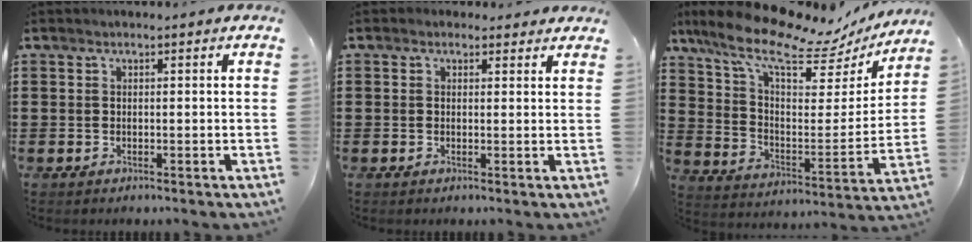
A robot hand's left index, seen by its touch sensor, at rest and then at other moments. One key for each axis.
{"total": 1.4, "fx": 1.1, "fy": 0.9, "fz": 0.2, "tx": -0.001, "ty": 0.003, "tz": 0.019}
{"total": 12.8, "fx": 9.9, "fy": 3.9, "fz": 7.1, "tx": -0.162, "ty": -0.063, "tz": 0.168}